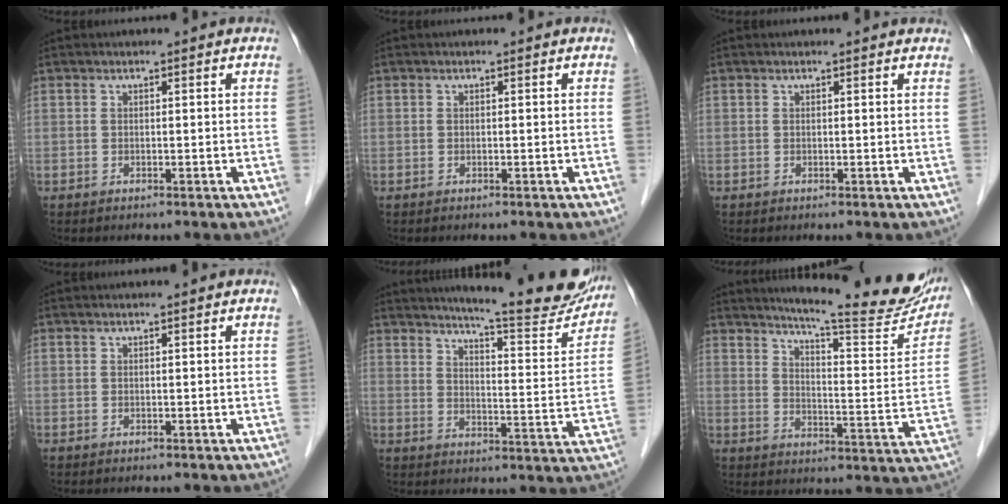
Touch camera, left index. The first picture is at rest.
{"total": 0.0}
{"total": 2.0, "force": [2.0, 0.1, 0.5], "torque": [-0.014, 0.007, 0.016]}
{"total": 0.6, "force": [0.5, -0.1, 0.3], "torque": [-0.007, 0.001, 0.013]}
{"total": 19.2, "force": [17.5, 1.6, 7.8], "torque": [-0.103, -0.066, 0.215]}
{"total": 22.5, "force": [19.7, 2.0, 10.7], "torque": [-0.147, -0.064, 0.244]}